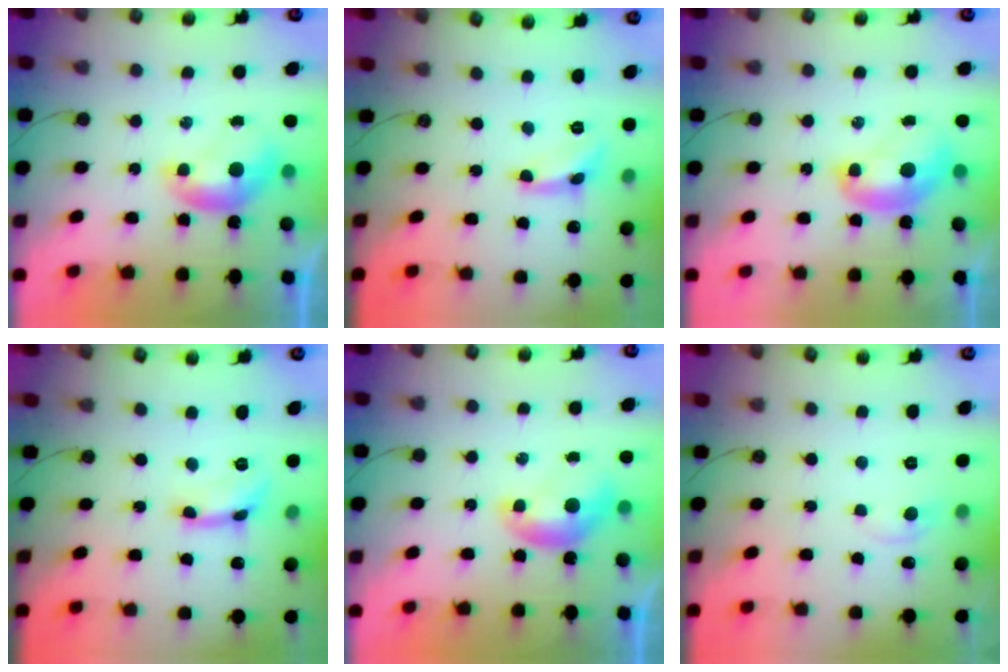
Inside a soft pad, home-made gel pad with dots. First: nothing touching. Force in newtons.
{"total": 2.0, "press": 2.0, "slide": 0.0}
{"total": 2.3, "press": 2.3, "slide": 0.2}
{"total": 1.3, "press": 1.3, "slide": 0.2}
{"total": 0.0}
{"total": 1.1, "press": 1.0, "slide": 0.5}